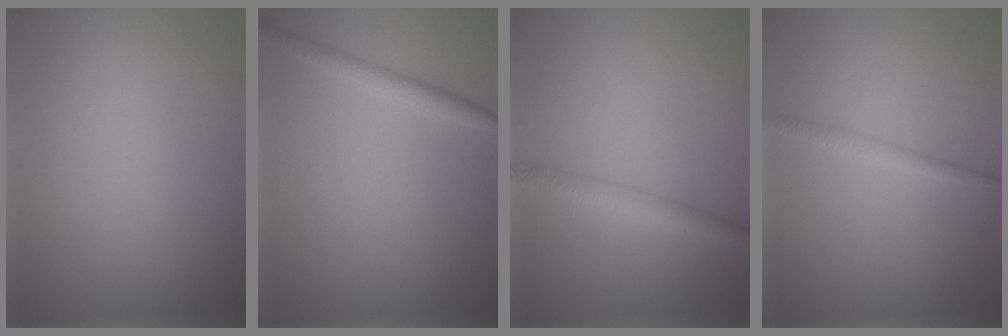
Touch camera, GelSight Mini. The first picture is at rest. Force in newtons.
{"total": 1.7, "press": 1.7, "slide": 0.0}
{"total": 2.7, "press": 2.7, "slide": 0.1}
{"total": 1.4, "press": 1.4, "slide": 0.1}